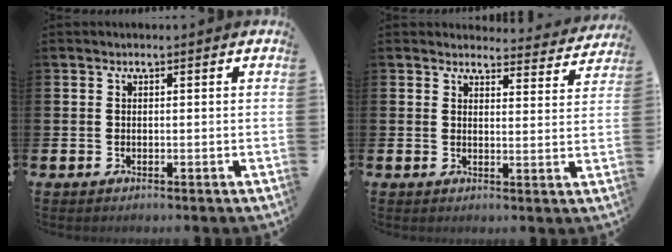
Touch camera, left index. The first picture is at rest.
{"total": 3.4, "force": [3.4, 0.7, 0.1], "torque": [0.008, -0.031, 0.054]}